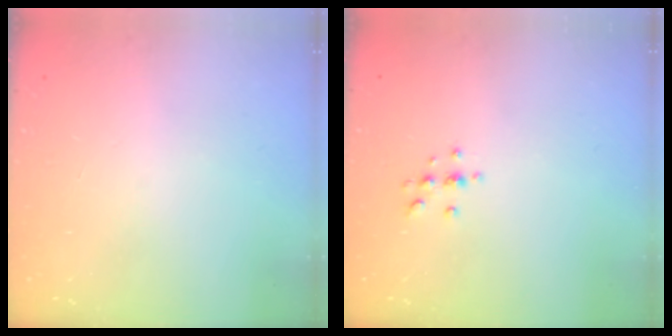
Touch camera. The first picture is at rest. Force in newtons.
{"total": 3.8, "press": 3.8, "slide": 0.4}